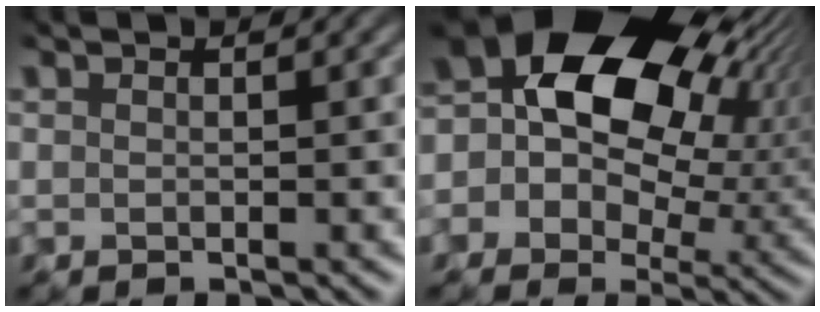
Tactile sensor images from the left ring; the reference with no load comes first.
{"total": 17.1, "force": [5.8, 11.0, 11.7], "torque": [-0.177, 0.035, 0.095]}